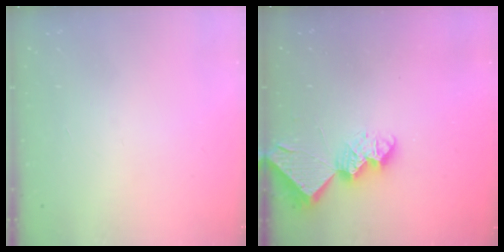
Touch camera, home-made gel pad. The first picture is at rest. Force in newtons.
{"total": 8.8, "press": 8.8, "slide": 1.0}